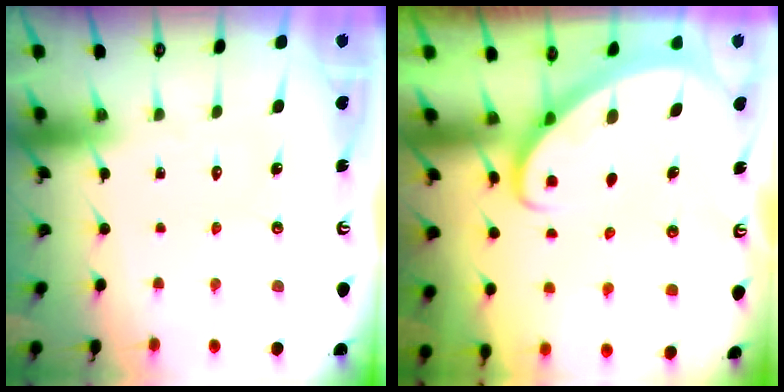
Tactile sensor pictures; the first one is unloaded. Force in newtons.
{"total": 2.8, "press": 2.8, "slide": 0.2}